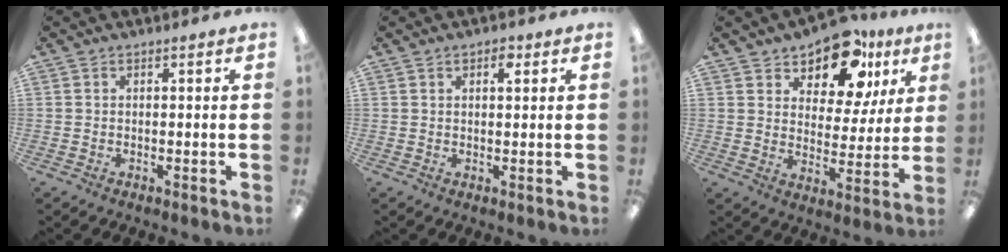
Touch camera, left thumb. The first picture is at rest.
{"total": 2.4, "force": [1.5, 1.0, 1.7], "torque": [-0.012, -0.007, 0.020]}
{"total": 13.2, "force": [9.9, 6.4, 5.8], "torque": [-0.092, -0.060, 0.178]}